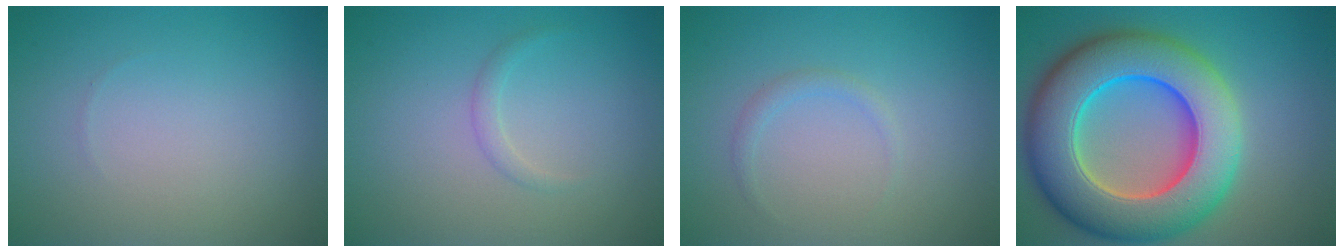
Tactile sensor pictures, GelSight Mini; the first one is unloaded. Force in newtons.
{"total": 0.9, "press": 0.9, "slide": 0.0}
{"total": 0.9, "press": 0.9, "slide": 0.1}
{"total": 13.3, "press": 13.1, "slide": 2.1}